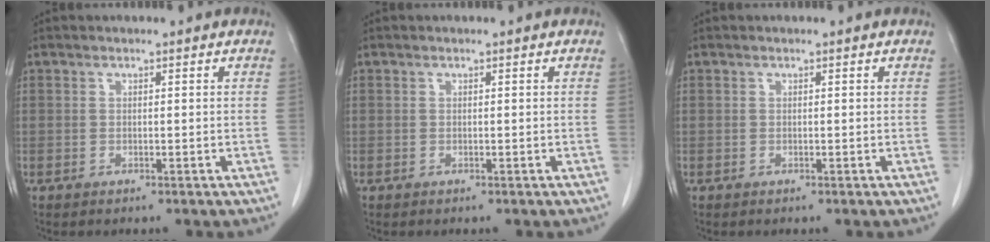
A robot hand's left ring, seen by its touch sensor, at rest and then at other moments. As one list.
[{"total": 0.0}, {"total": 0.0}]